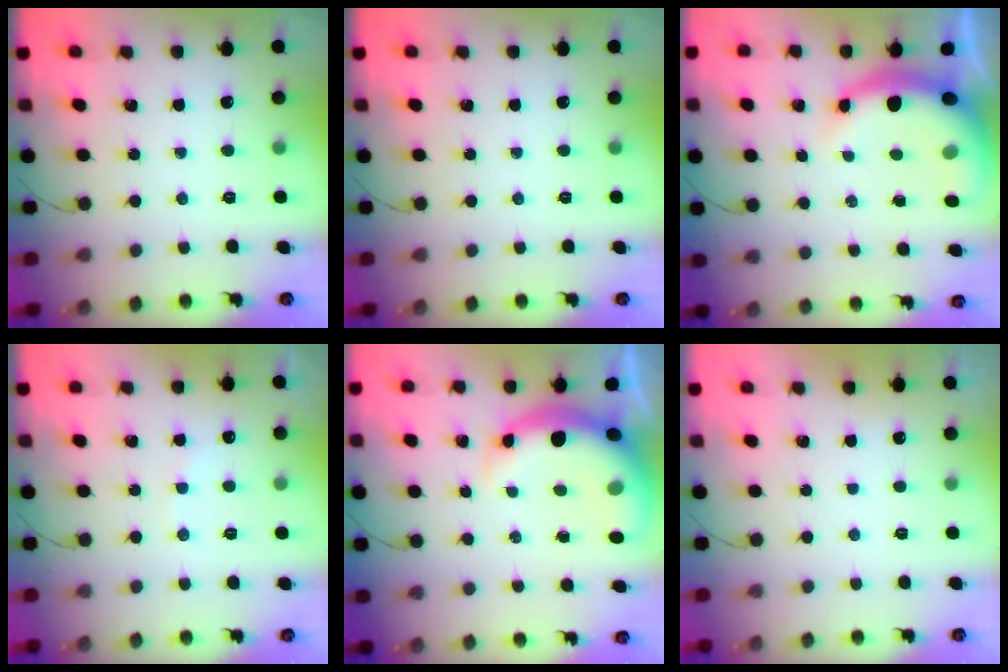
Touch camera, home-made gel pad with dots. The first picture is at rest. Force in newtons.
{"total": 0.0}
{"total": 7.7, "press": 7.4, "slide": 1.9}
{"total": 5.3, "press": 5.3, "slide": 0.8}
{"total": 9.9, "press": 9.6, "slide": 2.7}
{"total": 2.8, "press": 2.8, "slide": 0.1}